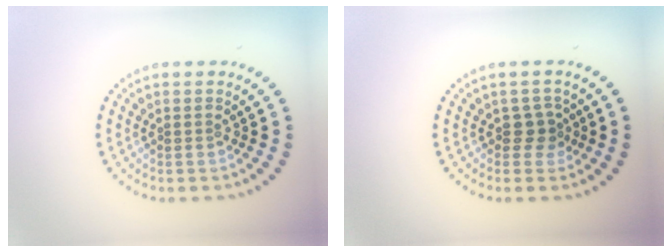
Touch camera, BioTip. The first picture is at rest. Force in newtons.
{"total": 1.6, "press": 1.3, "slide": 0.9}